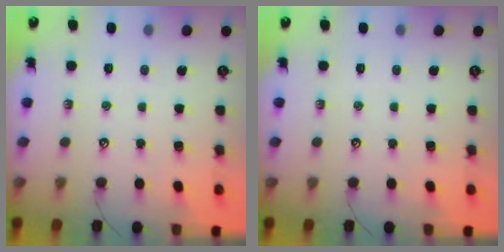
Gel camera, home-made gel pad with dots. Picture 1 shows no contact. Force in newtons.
{"total": 0.0}